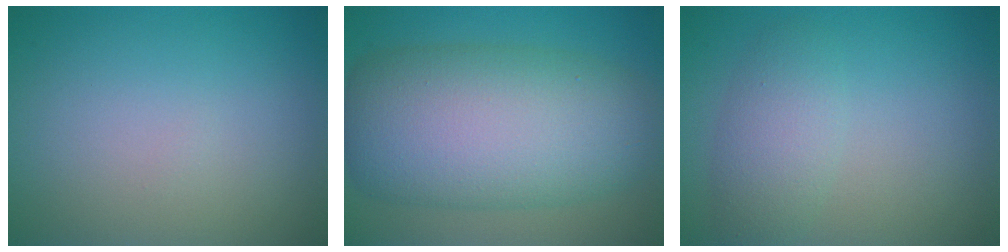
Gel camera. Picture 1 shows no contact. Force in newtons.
{"total": 12.3, "press": 12.3, "slide": 0.1}
{"total": 2.9, "press": 2.9, "slide": 0.0}